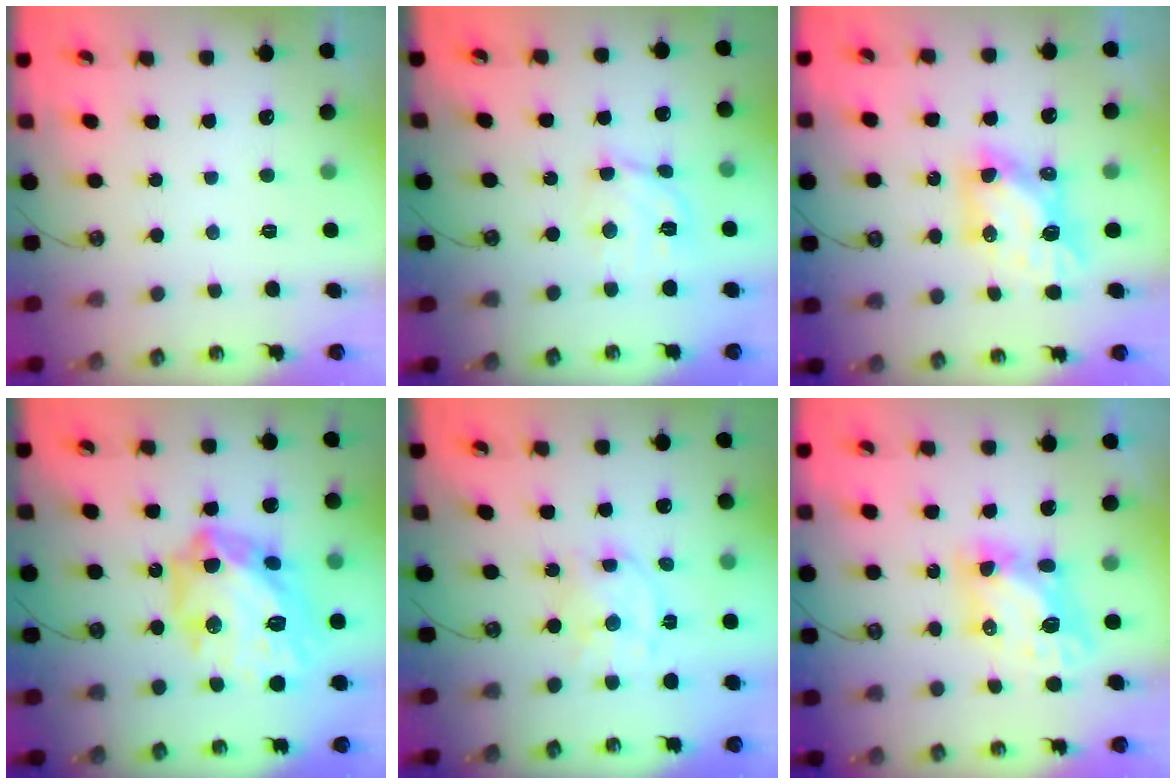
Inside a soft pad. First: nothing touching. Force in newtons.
{"total": 11.6, "press": 11.5, "slide": 1.7}
{"total": 7.2, "press": 7.1, "slide": 0.7}
{"total": 25.4, "press": 25.2, "slide": 2.7}
{"total": 9.8, "press": 9.8, "slide": 0.8}
{"total": 6.6, "press": 6.6, "slide": 0.5}